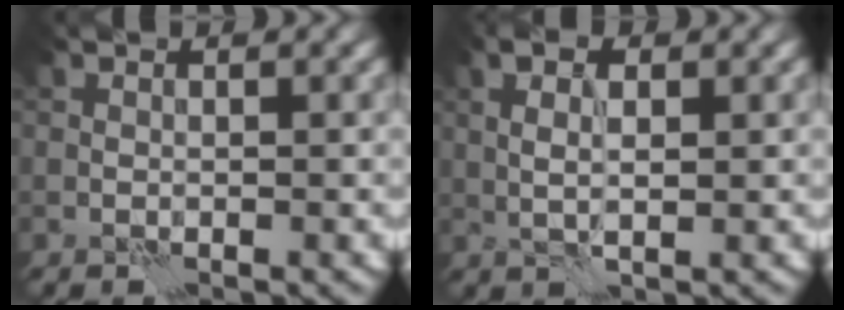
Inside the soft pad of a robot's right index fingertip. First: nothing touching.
{"total": 3.5, "force": [0.7, 1.6, 3.0], "torque": [-0.057, 0.006, 0.011]}